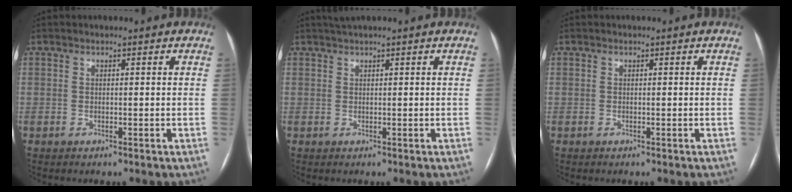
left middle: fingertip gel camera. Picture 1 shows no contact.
{"total": 1.5, "force": [1.2, -0.3, 0.8], "torque": [-0.014, 0.015, 0.027]}
{"total": 0.0}